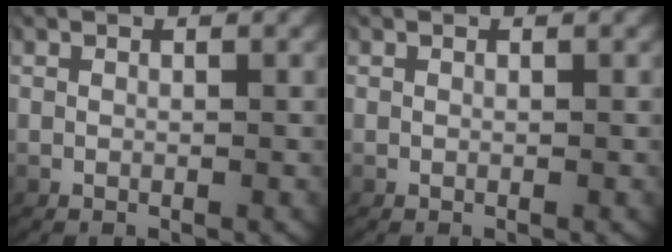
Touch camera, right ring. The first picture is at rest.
{"total": 0.0}